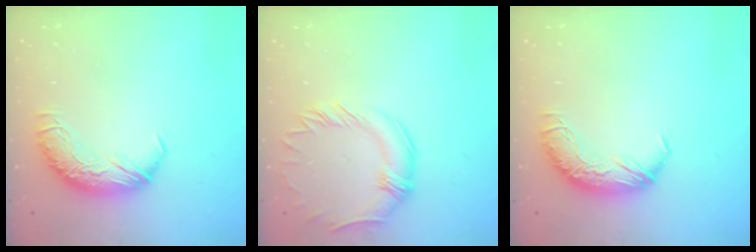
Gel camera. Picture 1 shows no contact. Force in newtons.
{"total": 1.5, "press": 1.3, "slide": 0.6}
{"total": 0.0}